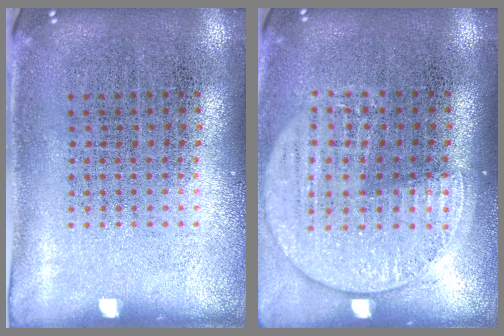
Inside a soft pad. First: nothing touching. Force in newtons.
{"total": 1.4, "press": 1.3, "slide": 0.5}